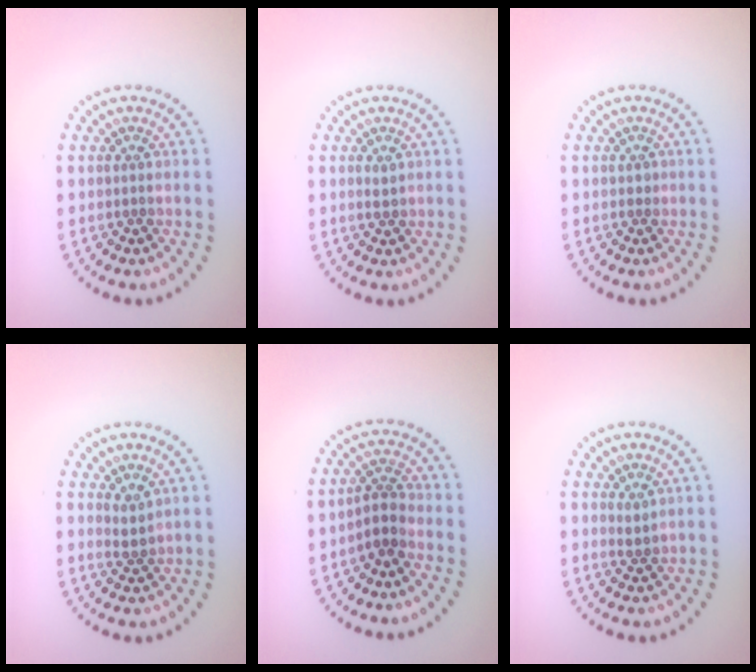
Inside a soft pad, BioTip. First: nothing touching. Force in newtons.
{"total": 0.9, "press": 0.9, "slide": 0.0}
{"total": 0.6, "press": 0.4, "slide": 0.3}
{"total": 1.6, "press": 1.3, "slide": 0.9}
{"total": 2.2, "press": 1.8, "slide": 1.3}
{"total": 1.0, "press": 0.9, "slide": 0.5}